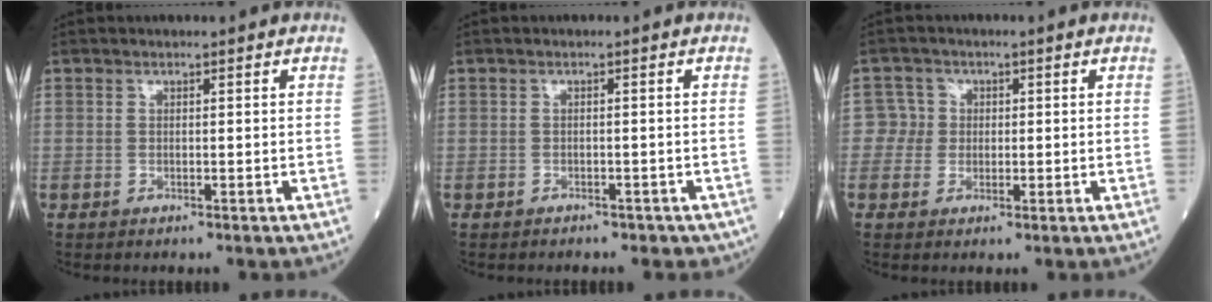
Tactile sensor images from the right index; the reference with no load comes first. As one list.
[{"total": 4.8, "force": [-3.9, 2.4, 1.5], "torque": [-0.016, 0.005, -0.036]}, {"total": 3.0, "force": [0.1, 3.0, 0.0], "torque": [0.016, 0.008, -0.004]}]